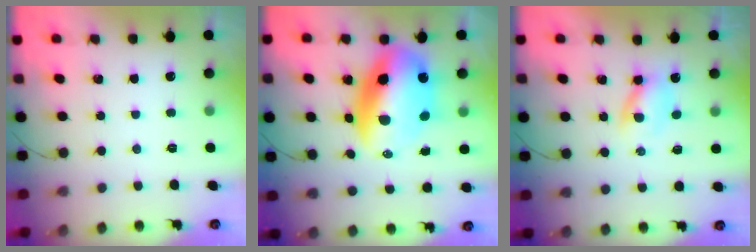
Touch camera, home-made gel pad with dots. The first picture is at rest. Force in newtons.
{"total": 17.6, "press": 17.1, "slide": 4.3}
{"total": 2.5, "press": 2.2, "slide": 1.2}